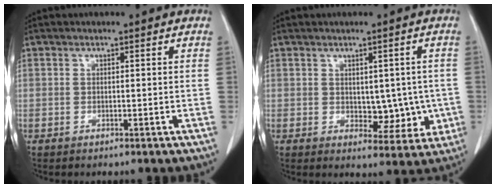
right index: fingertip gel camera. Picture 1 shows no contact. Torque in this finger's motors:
{"motor_torque": [-0.02, 0.14, 0.09, 0.02]}